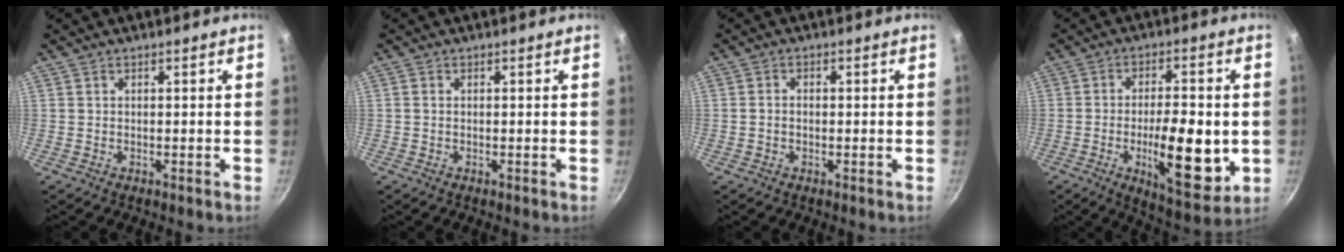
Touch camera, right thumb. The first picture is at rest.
{"total": 0.8, "force": [0.0, 0.6, 0.5], "torque": [-0.010, 0.003, -0.001]}
{"total": 1.6, "force": [-0.3, 1.2, 1.0], "torque": [-0.018, 0.008, -0.007]}
{"total": 15.9, "force": [-2.8, 6.1, 14.4], "torque": [-0.202, -0.006, -0.038]}